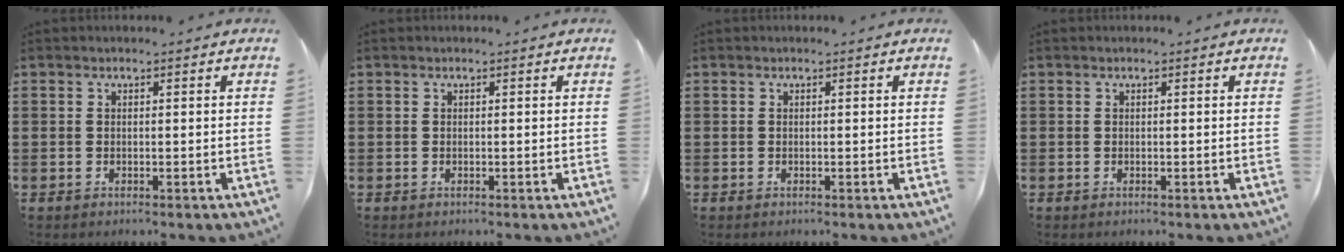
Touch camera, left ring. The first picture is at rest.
{"total": 0.0}
{"total": 0.0}
{"total": 0.0}